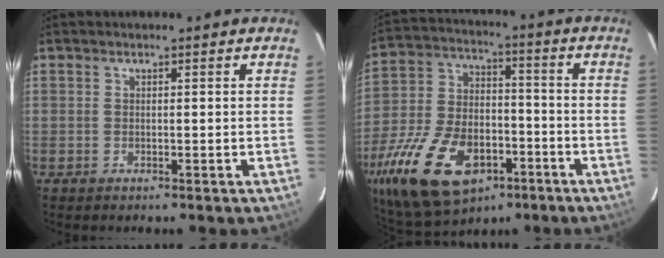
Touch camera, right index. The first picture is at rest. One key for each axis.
{"total": 24.9, "fx": -12.5, "fy": 14.4, "fz": 15.9, "tx": -0.353, "ty": -0.013, "tz": -0.199}